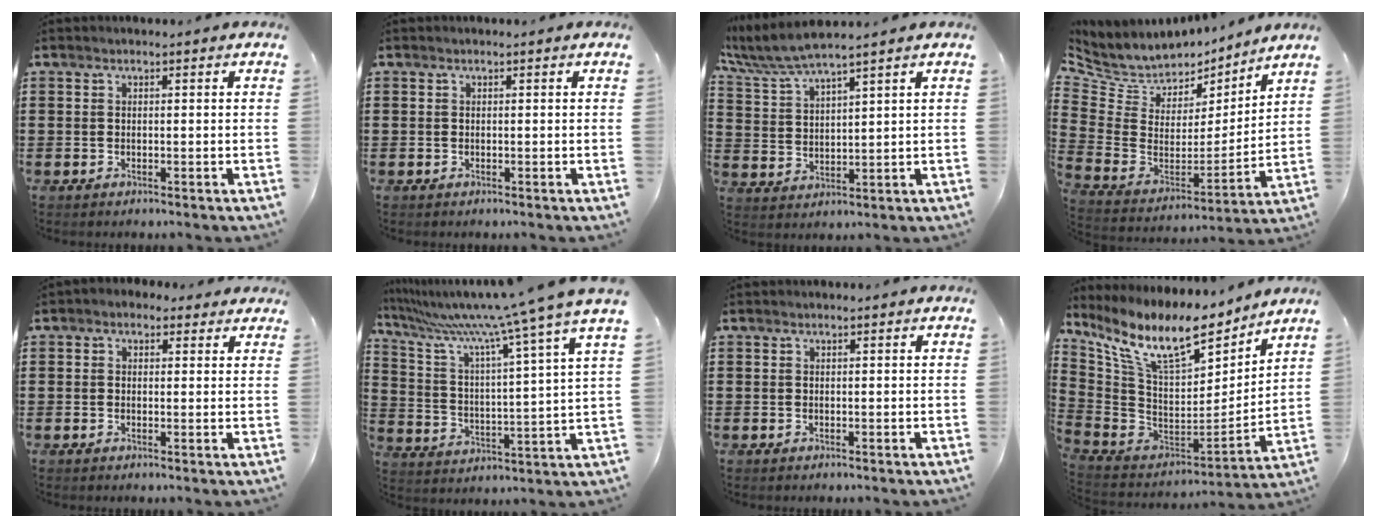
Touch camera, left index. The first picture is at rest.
{"total": 0.0}
{"total": 5.6, "force": [5.0, 0.2, 2.5], "torque": [-0.068, -0.022, 0.087]}
{"total": 6.8, "force": [5.7, 3.6, 0.8], "torque": [-0.058, -0.049, 0.106]}
{"total": 1.7, "force": [1.1, 1.3, 0.4], "torque": [-0.006, 0.006, 0.018]}
{"total": 10.2, "force": [9.2, -1.0, 4.3], "torque": [-0.129, -0.071, 0.147]}
{"total": 0.0}
{"total": 13.3, "force": [9.2, 4.0, 8.8], "torque": [-0.195, -0.054, 0.160]}